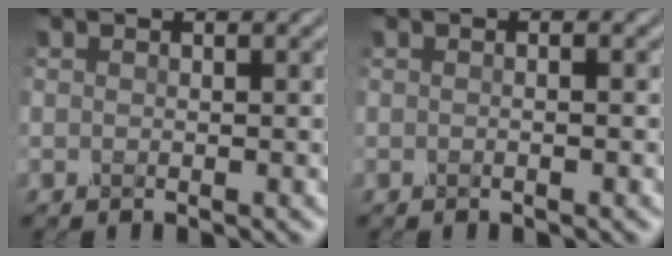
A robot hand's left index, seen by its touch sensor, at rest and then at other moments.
{"total": 1.1, "force": [0.2, 0.5, 1.0], "torque": [0.002, -0.001, -0.011]}